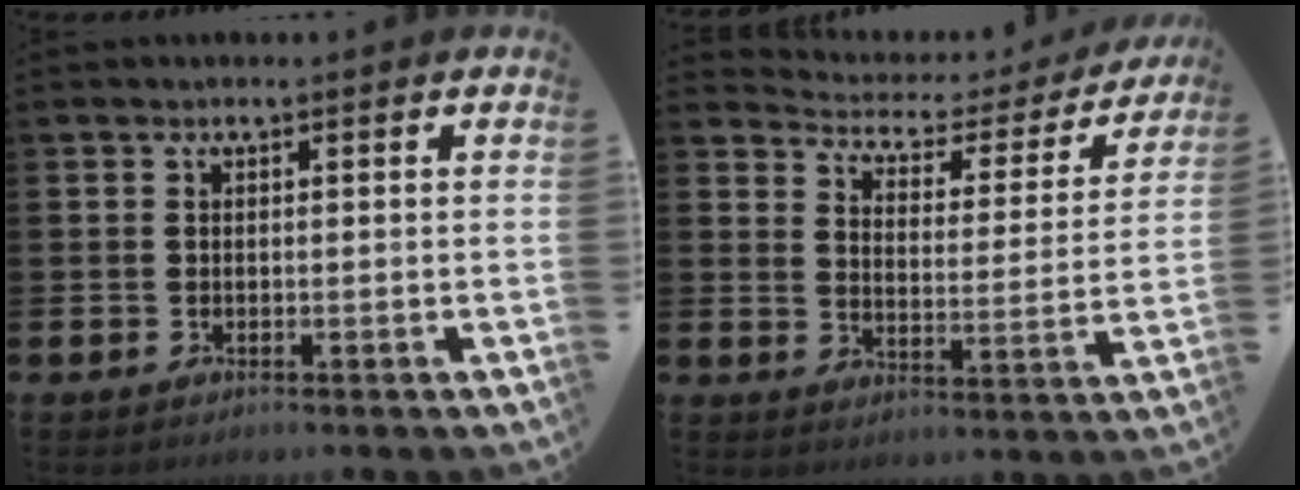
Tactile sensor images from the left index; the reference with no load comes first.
{"total": 3.6, "force": [3.1, 1.6, 0.7], "torque": [-0.042, -0.028, 0.044]}